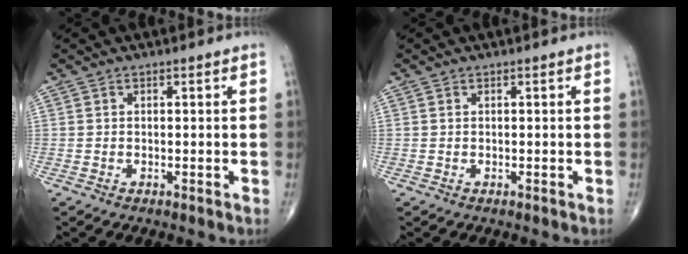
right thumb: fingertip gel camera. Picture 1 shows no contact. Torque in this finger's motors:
{"motor_torque": [0.06, 0.07, 0.05, 0.06, 0.02]}